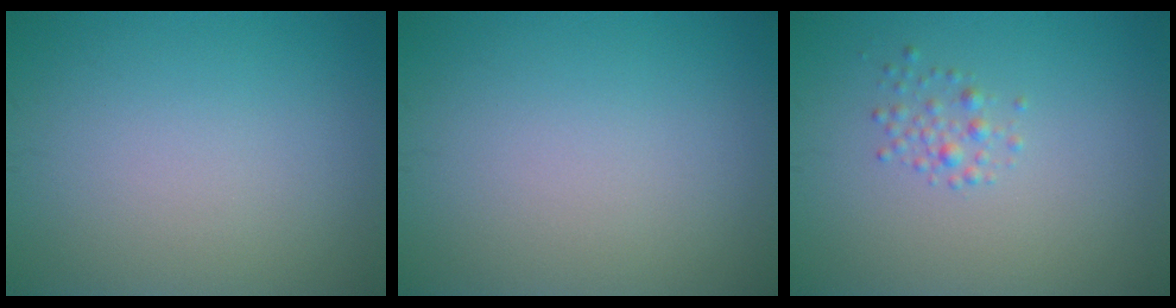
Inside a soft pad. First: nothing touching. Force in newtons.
{"total": 0.0}
{"total": 1.3, "press": 1.3, "slide": 0.0}